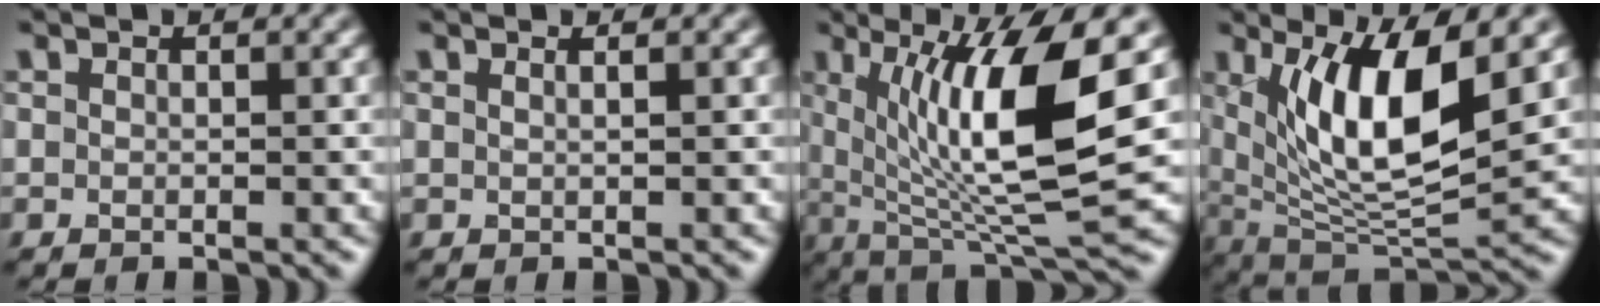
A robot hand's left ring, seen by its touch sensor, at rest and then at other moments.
{"total": 1.1, "force": [0.6, 0.5, 0.8], "torque": [-0.003, -0.001, -0.001]}
{"total": 11.3, "force": [2.1, 2.7, 10.8], "torque": [-0.178, -0.011, 0.045]}
{"total": 9.6, "force": [2.8, 3.2, 8.7], "torque": [-0.151, -0.017, 0.055]}